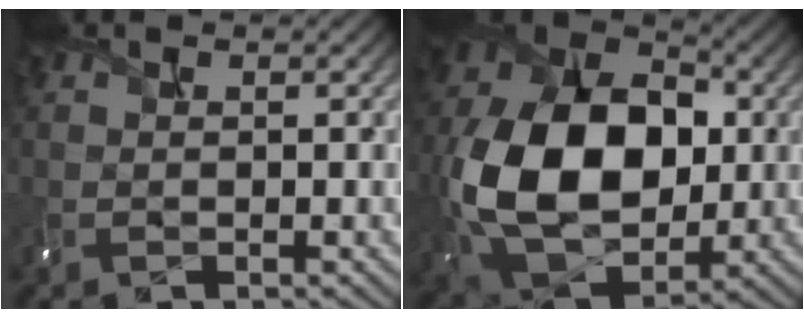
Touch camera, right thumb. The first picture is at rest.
{"total": 15.7, "force": [-0.6, 11.1, 11.0], "torque": [-0.226, -0.004, -0.003]}